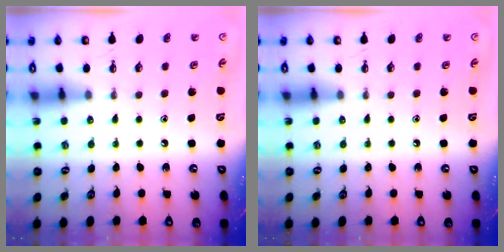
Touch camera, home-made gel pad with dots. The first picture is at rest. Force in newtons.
{"total": 0.0}